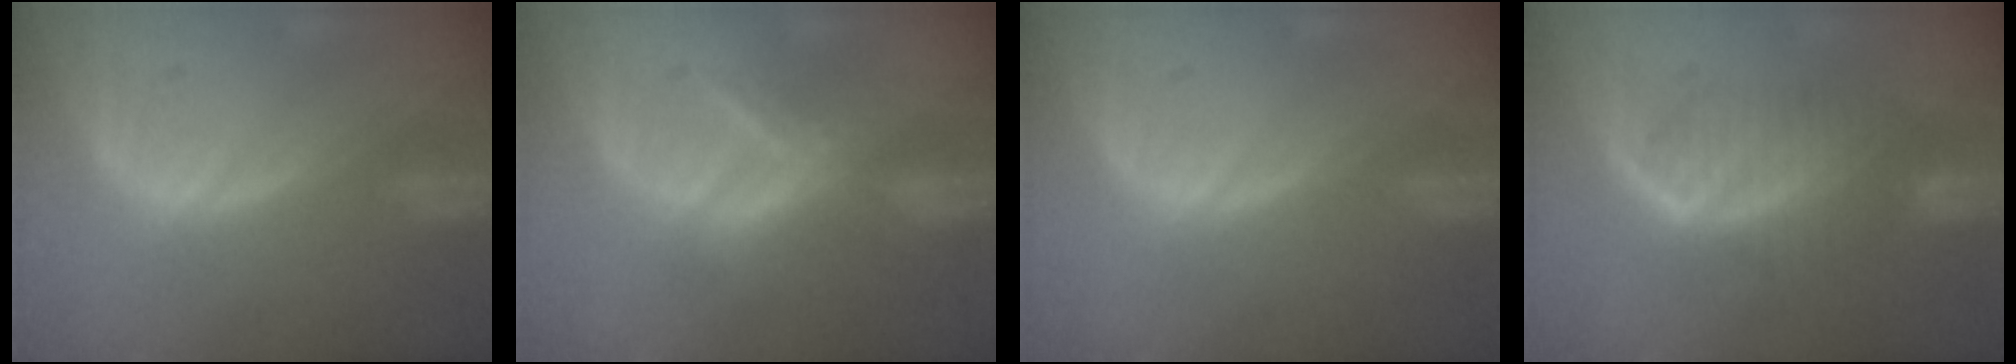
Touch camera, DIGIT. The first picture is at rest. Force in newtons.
{"total": 5.6, "press": 5.6, "slide": 0.1}
{"total": 0.0}
{"total": 6.6, "press": 6.4, "slide": 1.8}